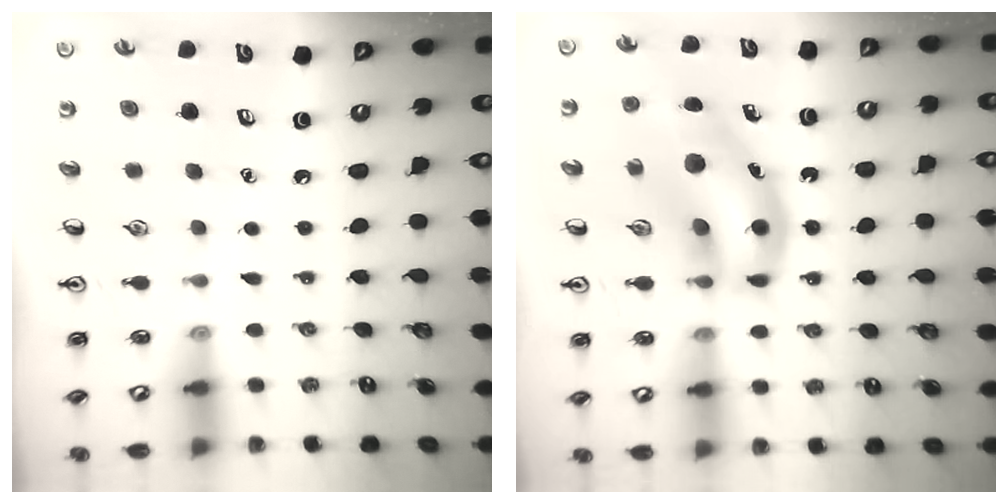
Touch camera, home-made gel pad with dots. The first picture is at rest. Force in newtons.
{"total": 15.9, "press": 15.6, "slide": 3.2}